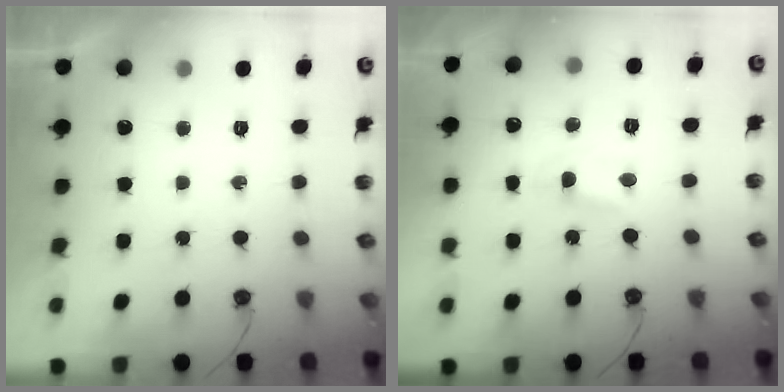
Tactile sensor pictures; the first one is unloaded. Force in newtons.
{"total": 2.8, "press": 2.8, "slide": 0.3}